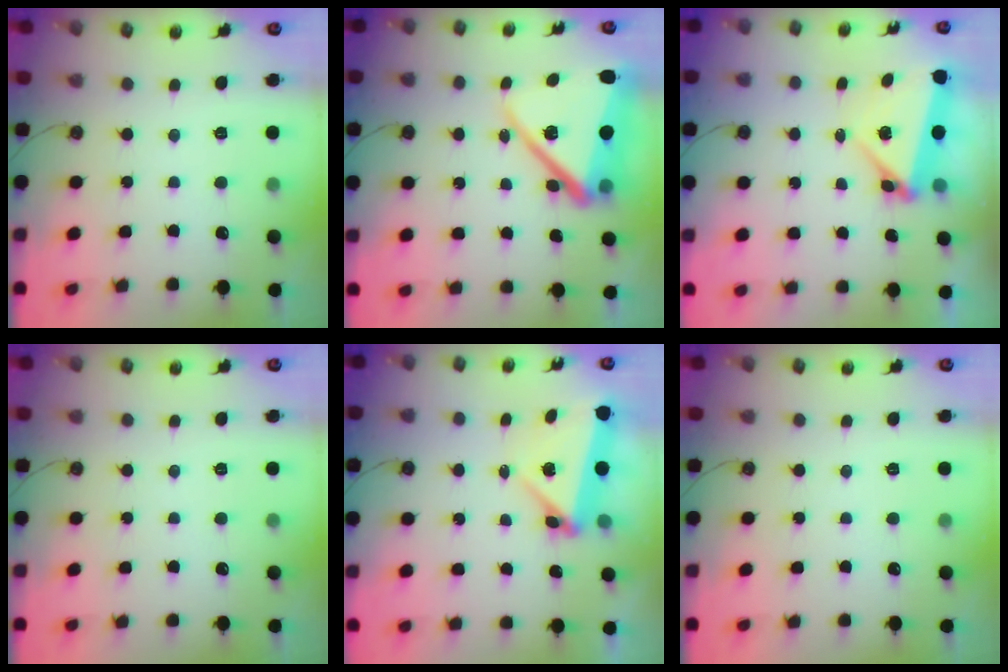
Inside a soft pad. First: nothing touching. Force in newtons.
{"total": 19.2, "press": 19.1, "slide": 1.6}
{"total": 5.7, "press": 5.2, "slide": 2.4}
{"total": 0.0}
{"total": 5.9, "press": 5.8, "slide": 1.0}
{"total": 0.0}